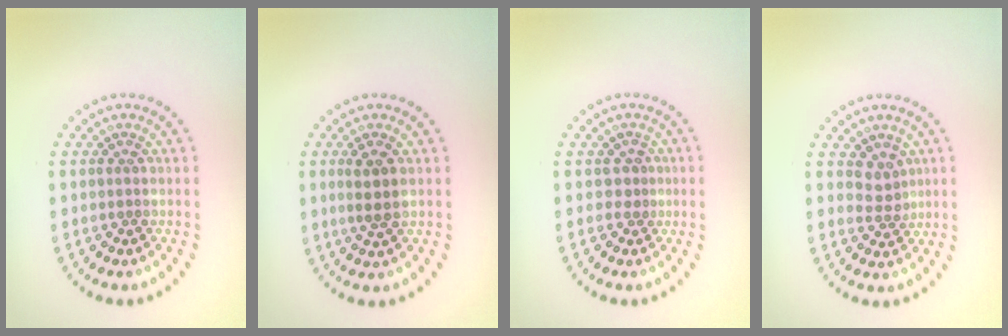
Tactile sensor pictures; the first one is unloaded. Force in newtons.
{"total": 2.2, "press": 2.0, "slide": 0.9}
{"total": 1.1, "press": 0.6, "slide": 0.9}
{"total": 1.9, "press": 1.4, "slide": 1.3}